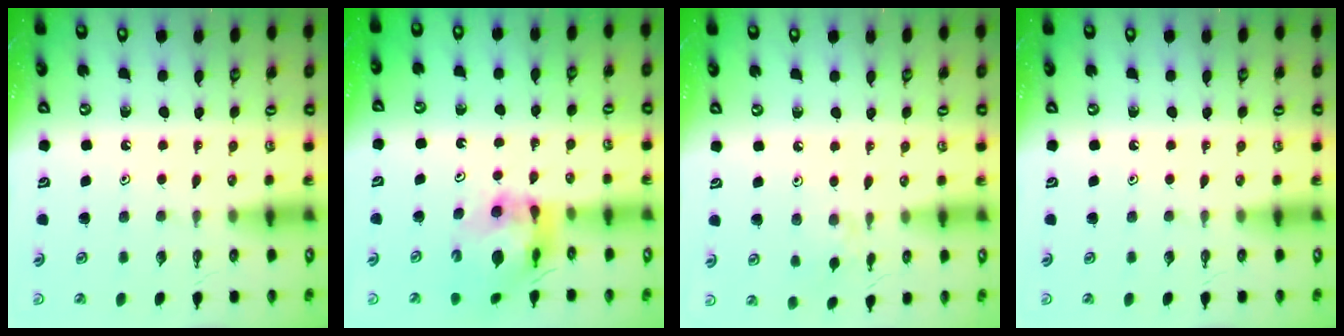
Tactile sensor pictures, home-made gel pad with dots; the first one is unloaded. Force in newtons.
{"total": 11.7, "press": 11.7, "slide": 1.2}
{"total": 2.5, "press": 2.5, "slide": 0.5}
{"total": 0.0}